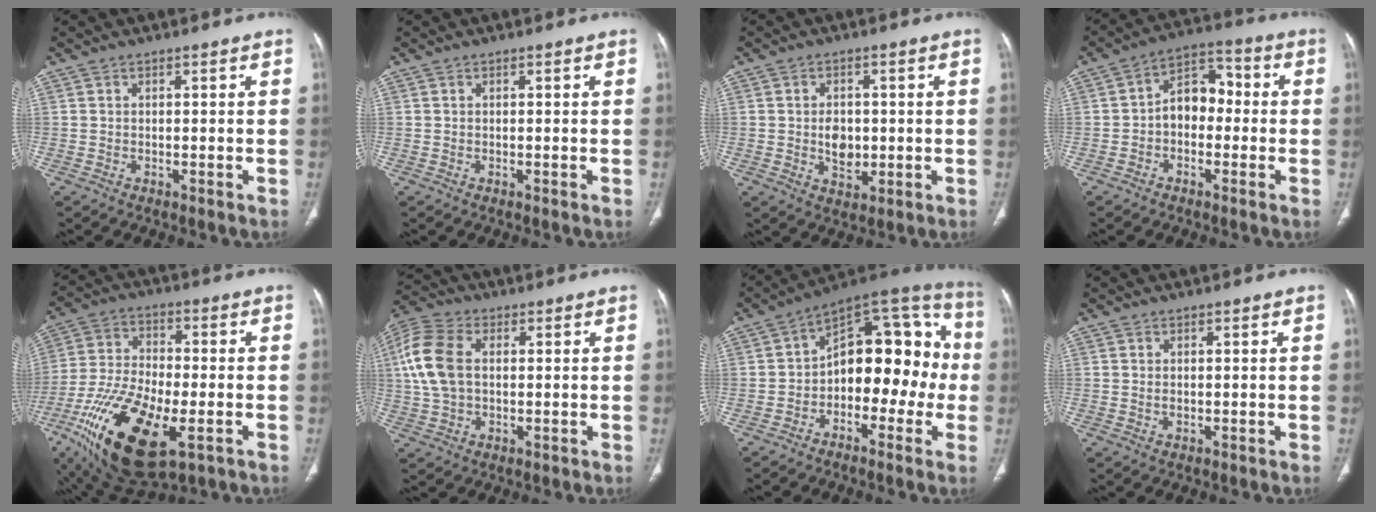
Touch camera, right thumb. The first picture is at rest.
{"total": 0.0}
{"total": 5.2, "force": [-0.1, 3.8, 3.6], "torque": [-0.041, -0.002, 0.004]}
{"total": 8.6, "force": [-0.9, 6.0, 6.0], "torque": [-0.067, 0.038, -0.030]}
{"total": 22.7, "force": [-9.1, 10.0, 18.2], "torque": [-0.377, -0.003, -0.150]}
{"total": 11.9, "force": [1.8, 7.7, 8.9], "torque": [-0.202, 0.017, 0.032]}
{"total": 17.7, "force": [-1.8, 10.6, 14.0], "torque": [-0.136, 0.059, -0.040]}
{"total": 0.7, "force": [0.2, 0.4, 0.6], "torque": [-0.012, -0.001, 0.007]}